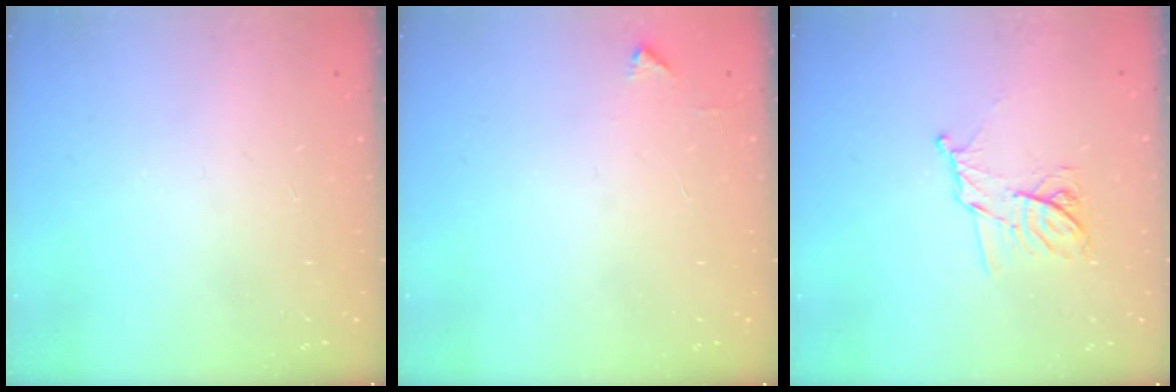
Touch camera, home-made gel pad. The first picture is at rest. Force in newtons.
{"total": 2.1, "press": 2.1, "slide": 0.3}
{"total": 10.3, "press": 10.3, "slide": 0.3}